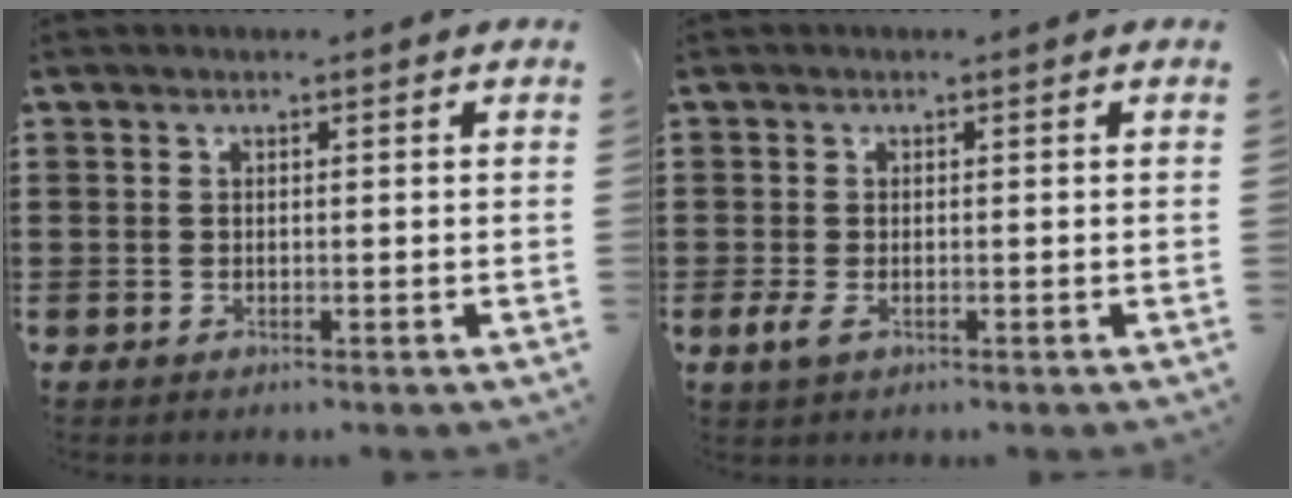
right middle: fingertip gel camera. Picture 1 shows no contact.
{"total": 1.9, "force": [-0.6, 0.8, 1.7], "torque": [-0.053, -0.012, -0.017]}